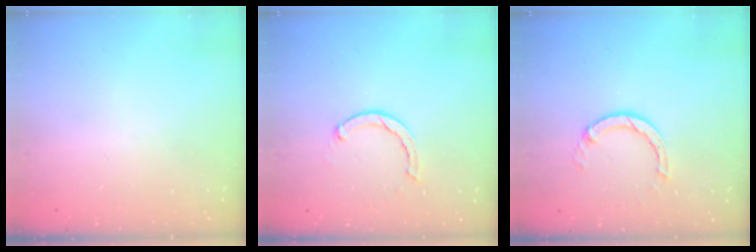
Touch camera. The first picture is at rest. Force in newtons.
{"total": 2.4, "press": 2.4, "slide": 0.1}
{"total": 4.4, "press": 4.4, "slide": 0.5}